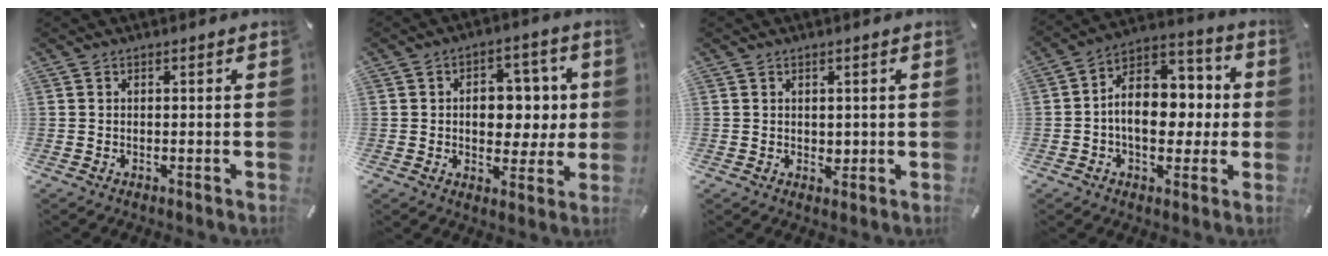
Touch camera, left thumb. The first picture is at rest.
{"total": 10.0, "force": [0.9, 7.2, 6.8], "torque": [-0.083, 0.001, 0.011]}
{"total": 1.6, "force": [0.4, 1.4, 0.4], "torque": [-0.001, 0.002, 0.005]}
{"total": 13.2, "force": [-1.2, 9.7, 8.9], "torque": [-0.130, 0.006, -0.019]}